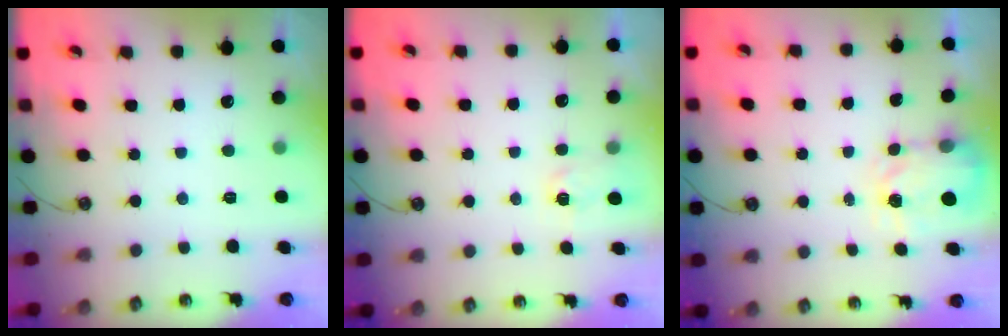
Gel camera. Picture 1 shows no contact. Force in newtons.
{"total": 2.9, "press": 2.9, "slide": 0.4}
{"total": 3.5, "press": 3.4, "slide": 0.6}